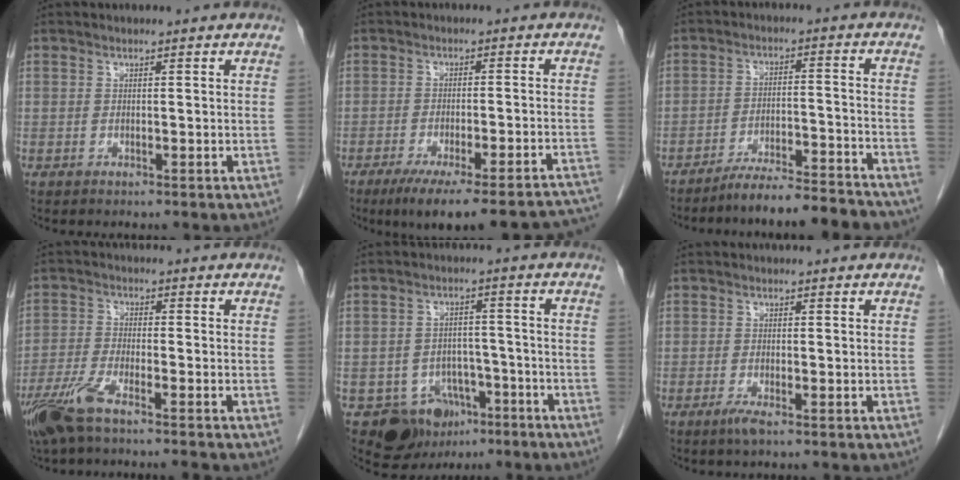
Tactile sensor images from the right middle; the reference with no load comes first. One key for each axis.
{"total": 19.9, "fx": -17.6, "fy": 1.6, "fz": 9.1, "tx": -0.064, "ty": -0.005, "tz": -0.224}
{"total": 12.1, "fx": -11.1, "fy": 0.6, "fz": 4.6, "tx": -0.052, "ty": 0.010, "tz": -0.167}
{"total": 7.6, "fx": -5.7, "fy": 0.5, "fz": 5.0, "tx": -0.101, "ty": -0.019, "tz": -0.110}
{"total": 7.7, "fx": -4.6, "fy": 5.9, "fz": 1.9, "tx": -0.022, "ty": 0.010, "tz": -0.063}
{"total": 1.7, "fx": -1.1, "fy": 0.0, "fz": 1.3, "tx": -0.029, "ty": -0.005, "tz": -0.023}